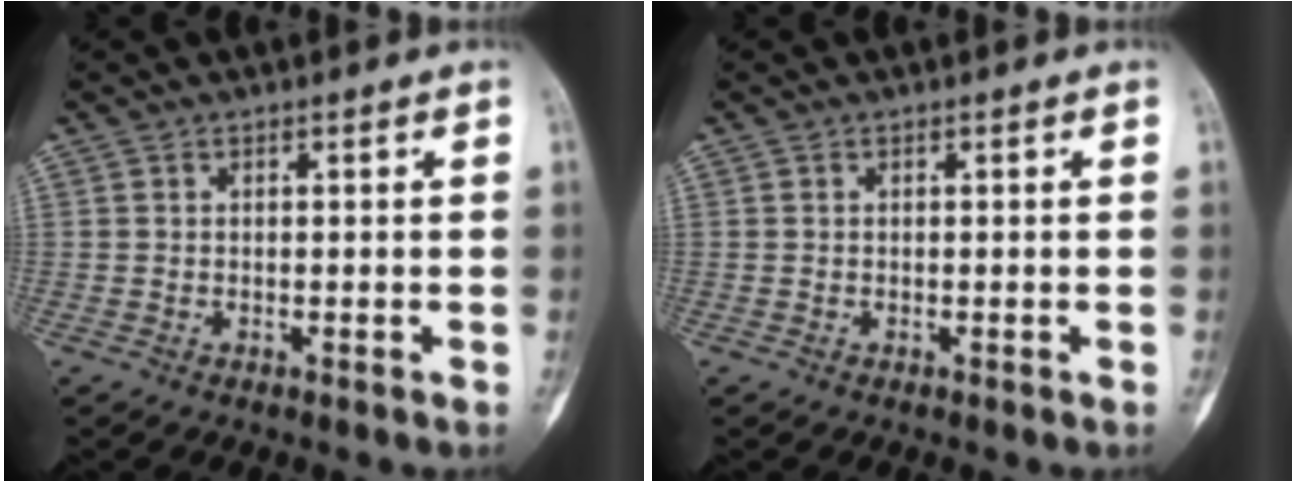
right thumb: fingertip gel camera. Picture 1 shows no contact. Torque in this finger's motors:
{"motor_torque": [0.00, 0.01, 0.01, 0.02, 0.01]}